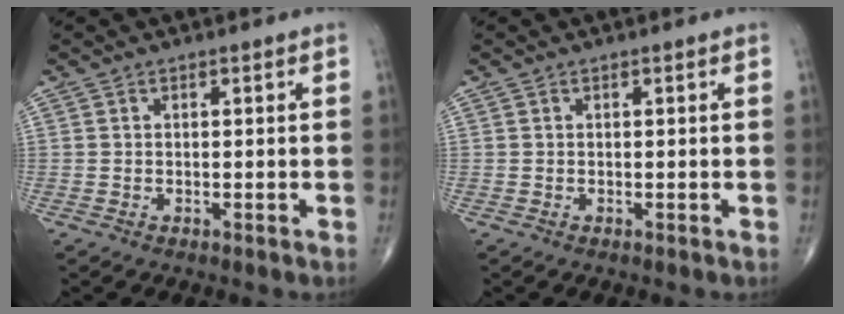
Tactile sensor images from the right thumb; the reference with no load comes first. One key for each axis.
{"total": 0.0}